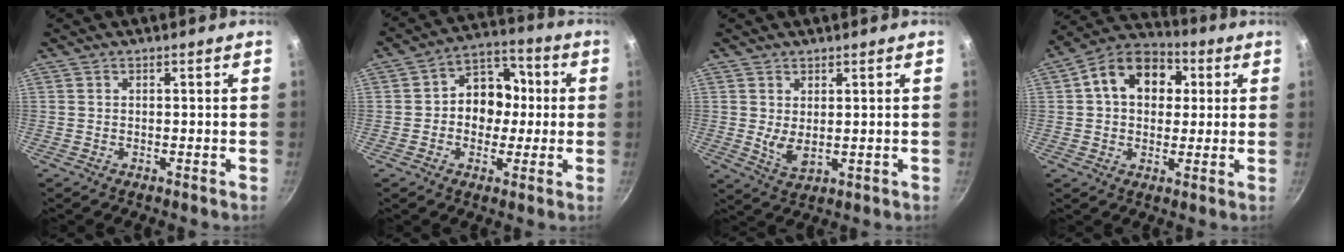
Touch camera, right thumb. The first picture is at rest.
{"total": 10.9, "force": [0.0, 9.0, 6.2], "torque": [-0.034, 0.026, -0.017]}
{"total": 4.3, "force": [0.9, 2.2, 3.6], "torque": [-0.061, -0.020, 0.026]}
{"total": 14.0, "force": [3.2, 10.4, 8.8], "torque": [-0.112, 0.021, 0.032]}